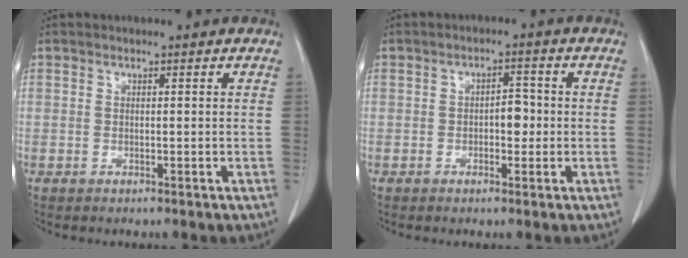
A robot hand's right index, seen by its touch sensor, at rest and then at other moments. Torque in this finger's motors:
{"motor_torque": [0.39, 0.00, 0.13, 0.03]}